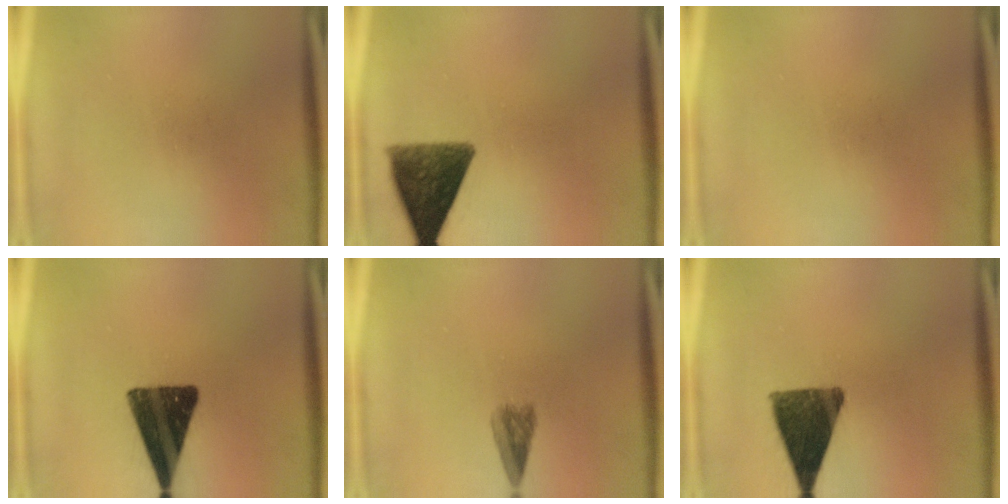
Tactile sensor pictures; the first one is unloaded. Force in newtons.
{"total": 10.7}
{"total": 0.0}
{"total": 15.2}
{"total": 3.0}
{"total": 12.2}